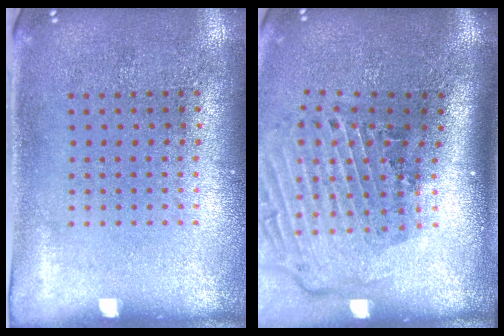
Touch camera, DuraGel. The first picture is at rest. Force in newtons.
{"total": 2.9, "press": 2.0, "slide": 2.2}